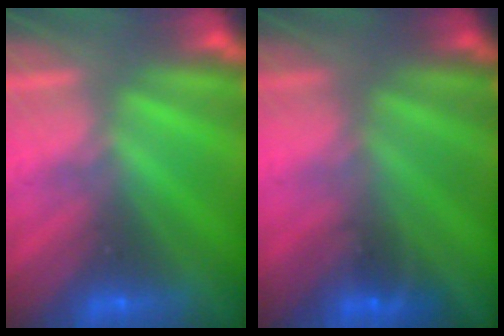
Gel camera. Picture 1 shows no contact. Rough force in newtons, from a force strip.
{"total": 1.3}